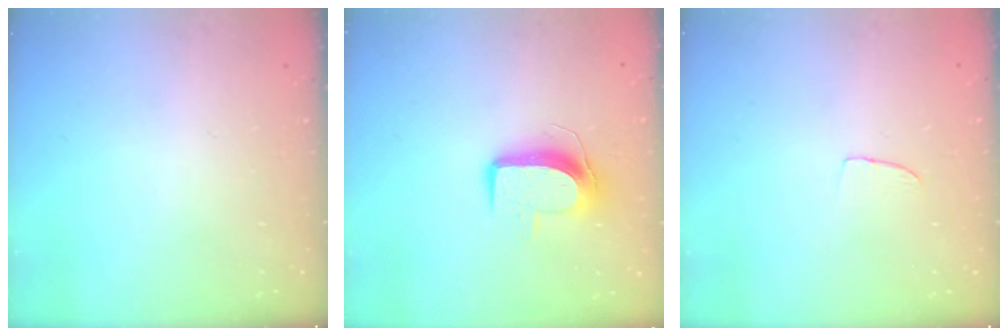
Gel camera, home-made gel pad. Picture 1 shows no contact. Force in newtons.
{"total": 9.2, "press": 9.2, "slide": 0.2}
{"total": 2.5, "press": 2.5, "slide": 0.1}